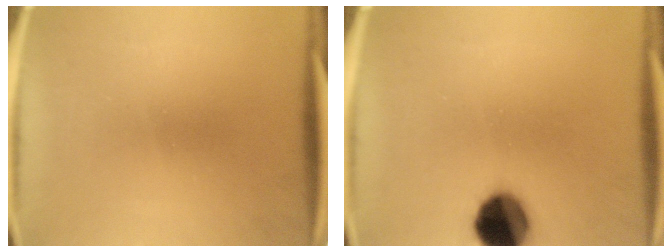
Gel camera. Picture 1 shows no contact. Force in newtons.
{"total": 12.5}